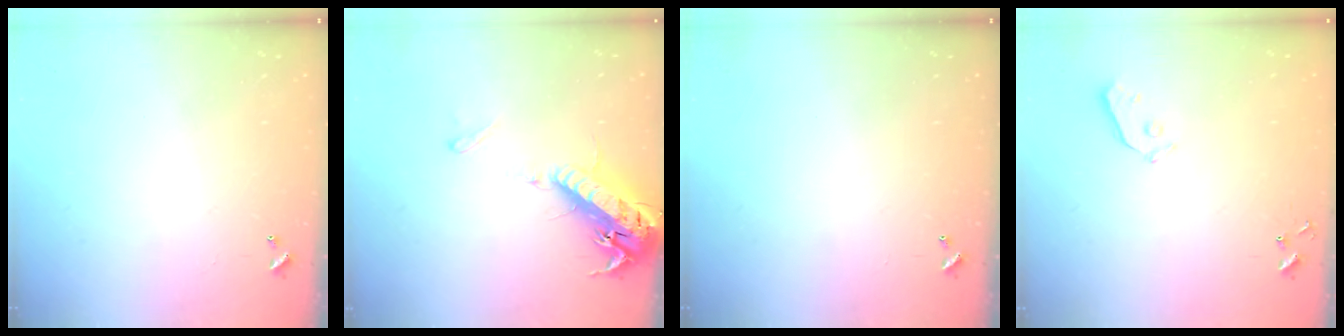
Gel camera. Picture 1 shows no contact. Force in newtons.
{"total": 17.4, "press": 16.9, "slide": 4.1}
{"total": 0.0}
{"total": 3.8, "press": 3.8, "slide": 0.4}